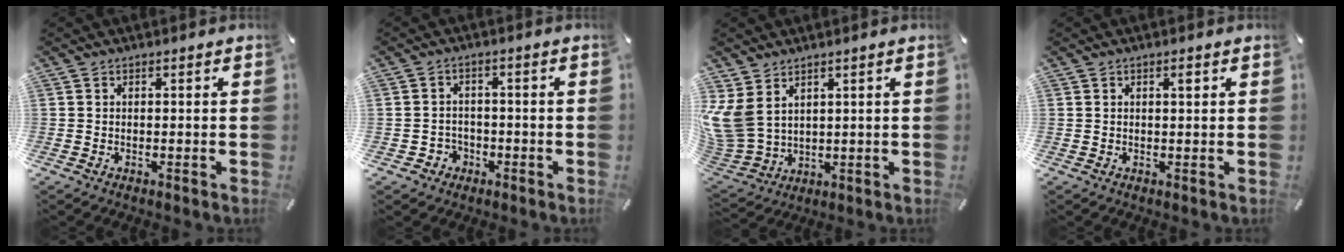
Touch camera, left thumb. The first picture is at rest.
{"total": 3.9, "force": [-1.7, 3.5, 0.5], "torque": [-0.016, 0.006, -0.033]}
{"total": 10.0, "force": [4.3, 7.3, 5.4], "torque": [-0.156, -0.027, 0.081]}
{"total": 1.3, "force": [0.6, 0.2, 1.1], "torque": [-0.022, 0.001, 0.009]}